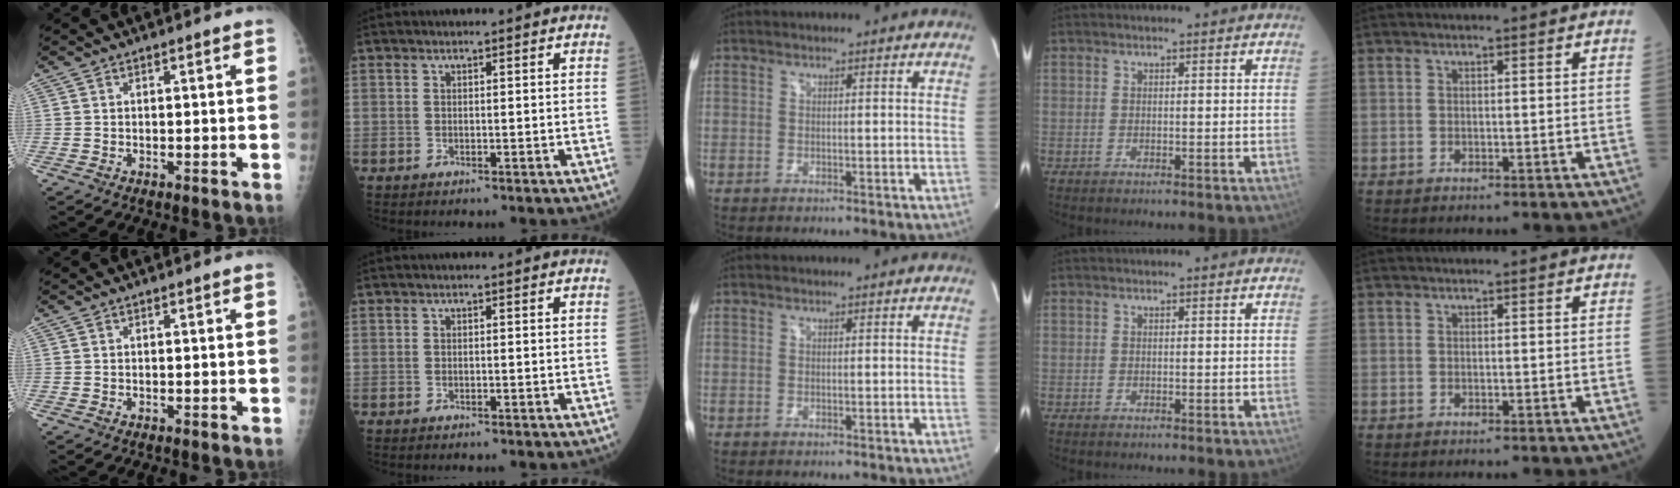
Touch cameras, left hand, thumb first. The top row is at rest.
{}